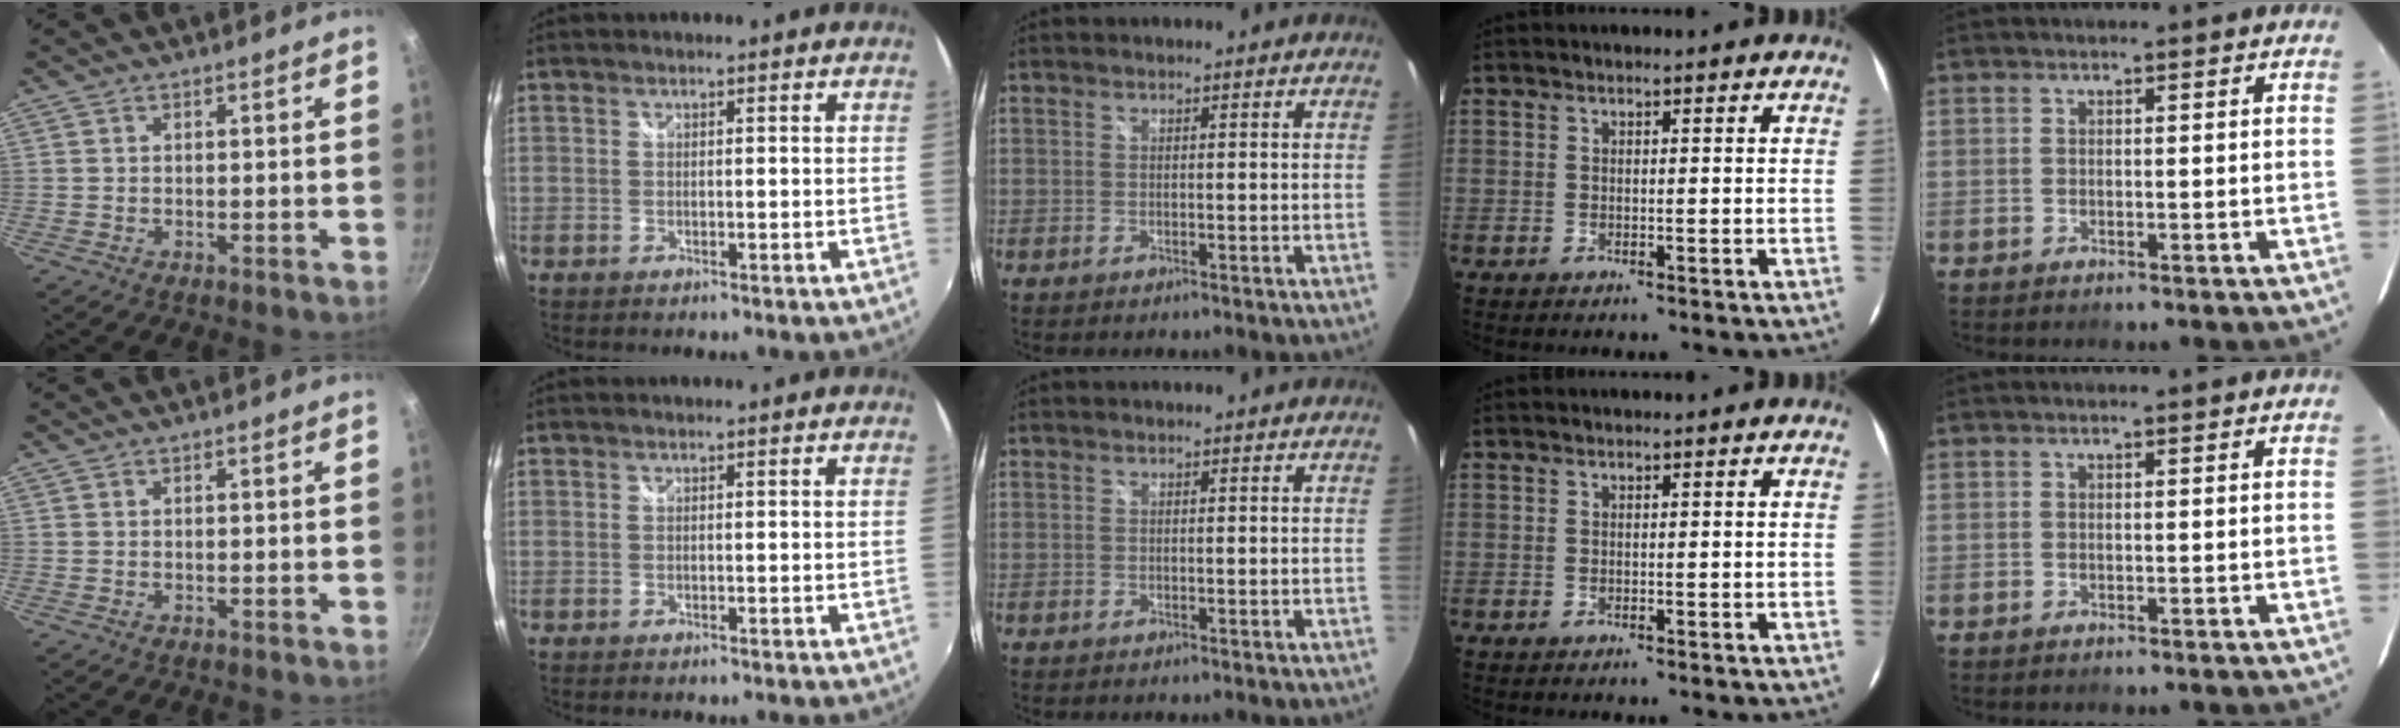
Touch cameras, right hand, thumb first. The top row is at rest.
{}